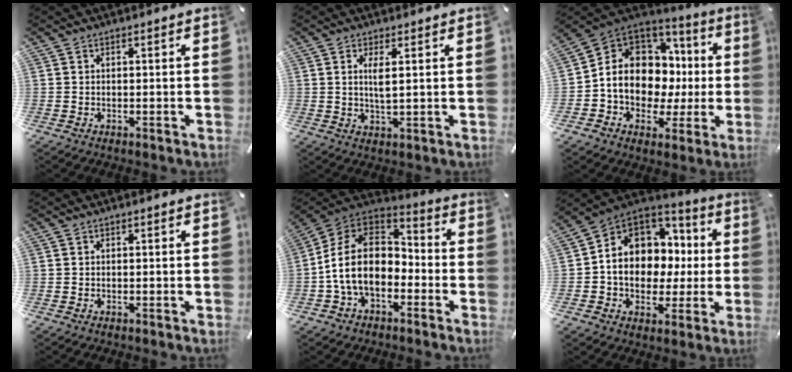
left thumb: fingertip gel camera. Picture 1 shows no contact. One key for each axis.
{"total": 3.9, "fx": 1.0, "fy": 0.9, "fz": 3.7, "tx": -0.075, "ty": -0.005, "tz": 0.012}
{"total": 12.8, "fx": 0.4, "fy": 10.8, "fz": 6.9, "tx": -0.123, "ty": -0.025, "tz": 0.011}
{"total": 0.0}
{"total": 15.7, "fx": -4.4, "fy": 11.0, "fz": 10.3, "tx": -0.224, "ty": 0.027, "tz": -0.080}
{"total": 11.9, "fx": 0.2, "fy": 10.5, "fz": 5.6, "tx": -0.104, "ty": -0.012, "tz": 0.007}